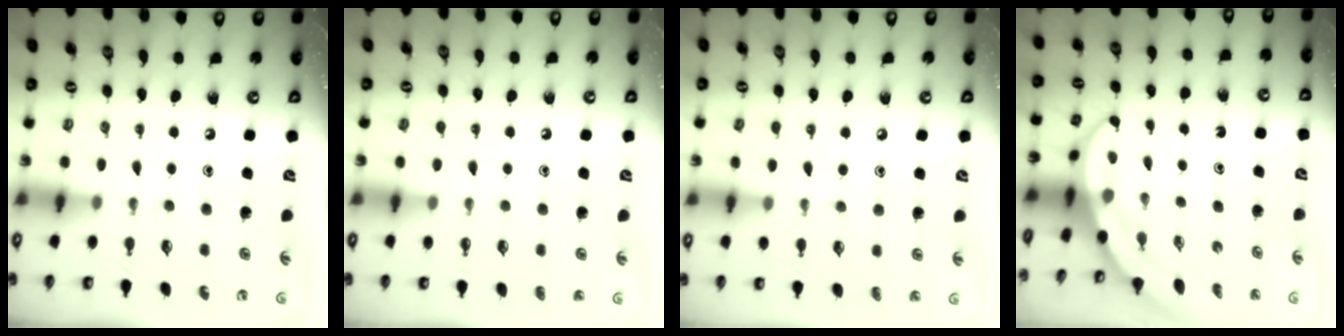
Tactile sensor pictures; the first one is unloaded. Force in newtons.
{"total": 0.9, "press": 0.9, "slide": 0.0}
{"total": 4.7, "press": 4.7, "slide": 0.5}
{"total": 3.8, "press": 3.8, "slide": 0.2}